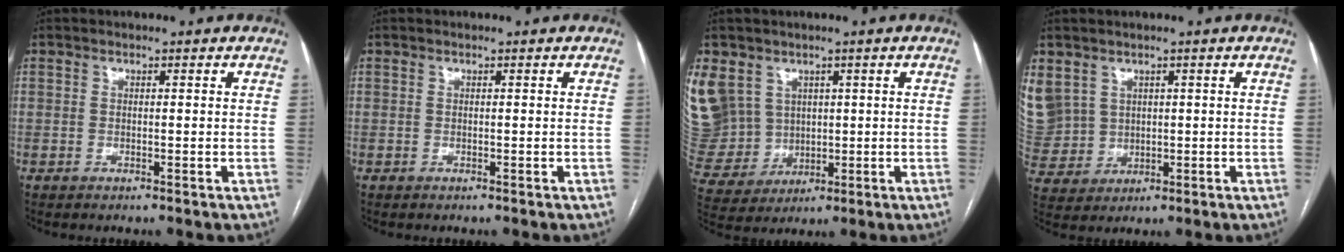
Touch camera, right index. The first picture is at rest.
{"total": 0.0}
{"total": 19.2, "force": [6.1, 16.9, 6.8], "torque": [-0.227, 0.058, 0.147]}
{"total": 15.9, "force": [4.5, 14.1, 5.8], "torque": [-0.213, 0.042, 0.114]}